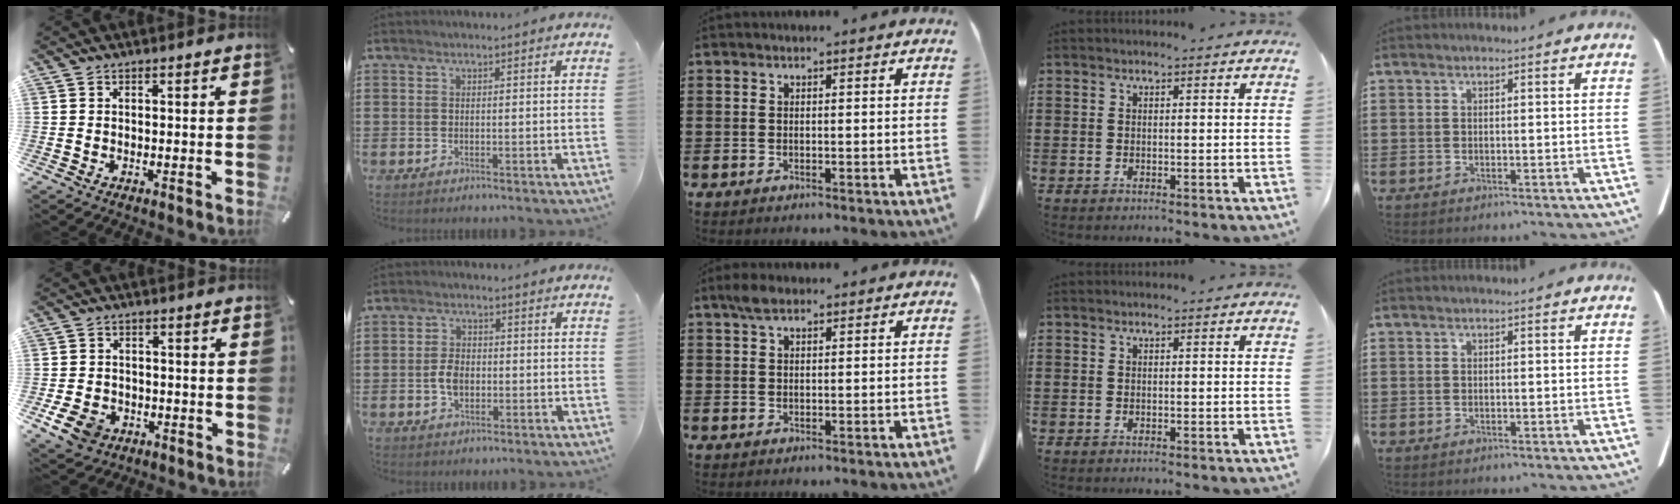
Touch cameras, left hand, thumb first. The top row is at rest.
{"thumb": {"total": 6.9, "force": [-3.0, 5.3, 3.2], "torque": [-0.067, 0.014, -0.056]}, "index": {"total": 3.7, "force": [-0.5, 2.4, 2.8], "torque": [-0.061, 0.002, -0.012]}, "middle": {"total": 2.5, "force": [1.7, 1.0, 1.5], "torque": [-0.035, 0.004, 0.031]}}